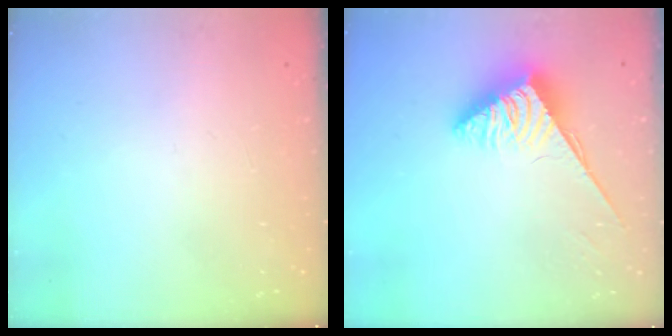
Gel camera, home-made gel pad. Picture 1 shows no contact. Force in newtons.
{"total": 3.8, "press": 3.8, "slide": 0.6}